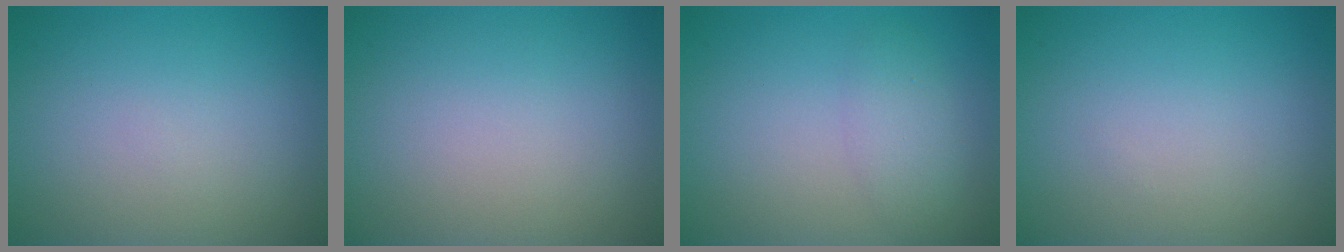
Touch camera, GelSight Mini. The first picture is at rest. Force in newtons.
{"total": 0.0}
{"total": 2.2, "press": 2.2, "slide": 0.1}
{"total": 0.0}